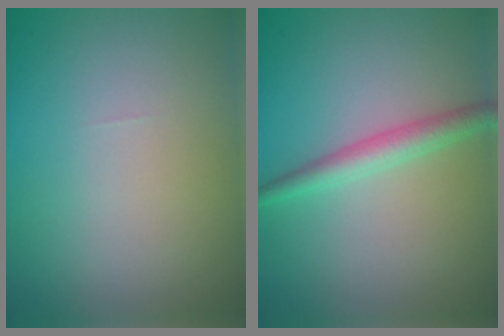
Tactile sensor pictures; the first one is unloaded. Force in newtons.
{"total": 2.4, "press": 2.4, "slide": 0.0}